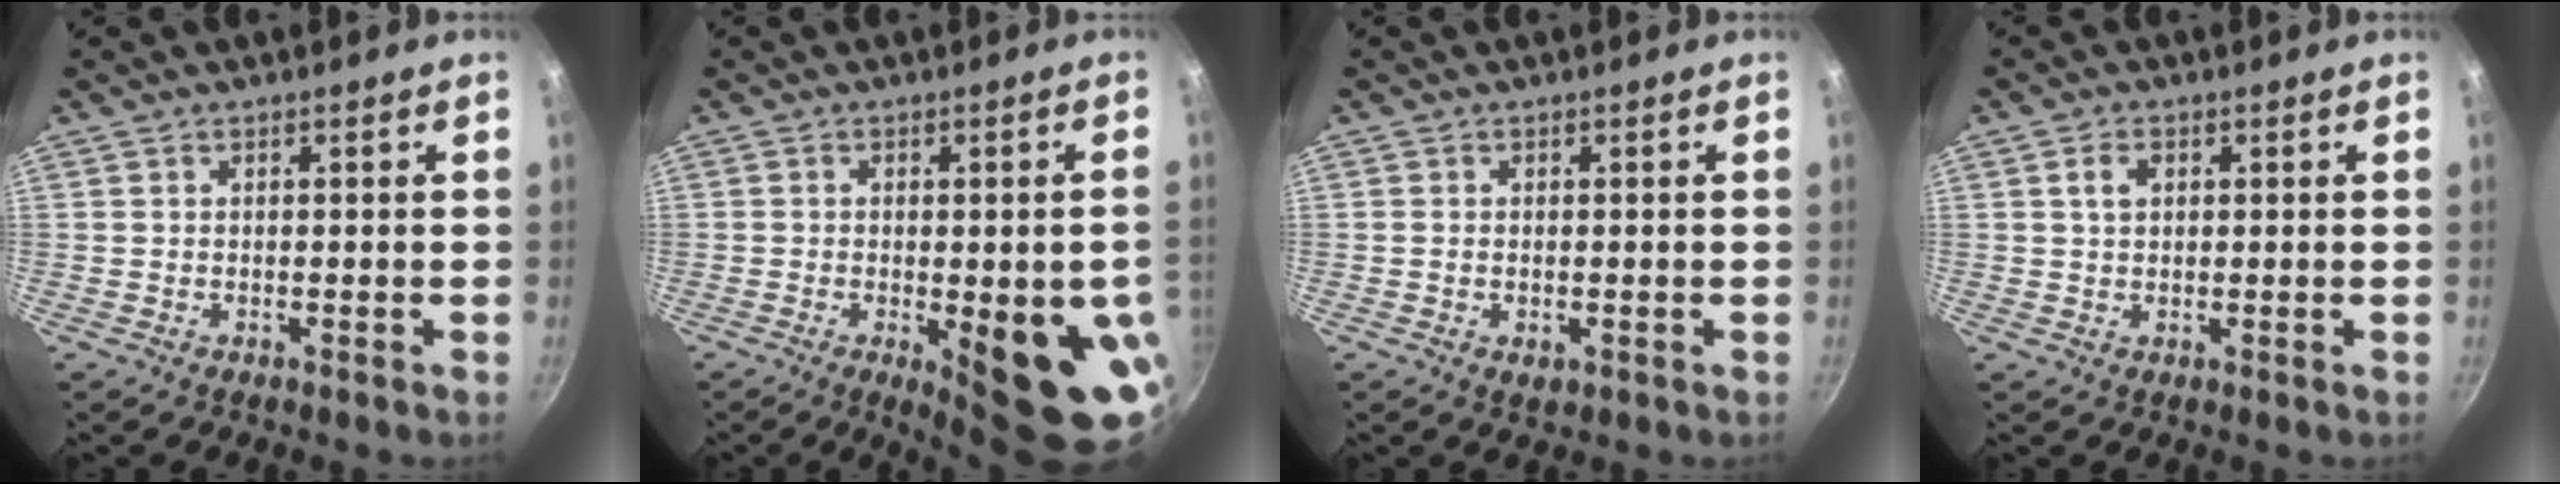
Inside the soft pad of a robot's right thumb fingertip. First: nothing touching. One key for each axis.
{"total": 15.1, "fx": -3.6, "fy": 4.8, "fz": 13.9, "tx": -0.148, "ty": -0.004, "tz": -0.035}
{"total": 1.9, "fx": -0.4, "fy": 1.2, "fz": 1.4, "tx": -0.023, "ty": -0.005, "tz": -0.005}
{"total": 2.7, "fx": 0.8, "fy": 1.9, "fz": 1.8, "tx": -0.024, "ty": 0.003, "tz": 0.014}